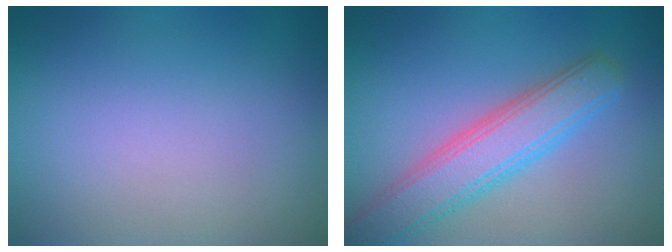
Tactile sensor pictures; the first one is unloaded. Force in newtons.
{"total": 5.5, "press": 5.5, "slide": 0.2}